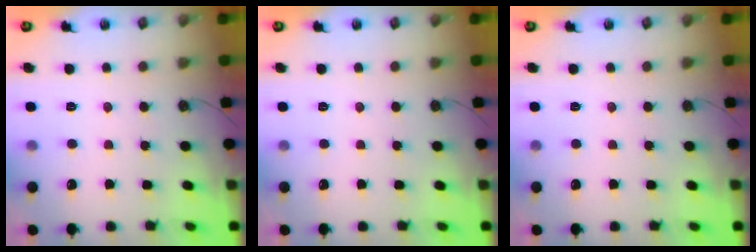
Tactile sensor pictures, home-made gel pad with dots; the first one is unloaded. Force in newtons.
{"total": 0.0}
{"total": 0.0}